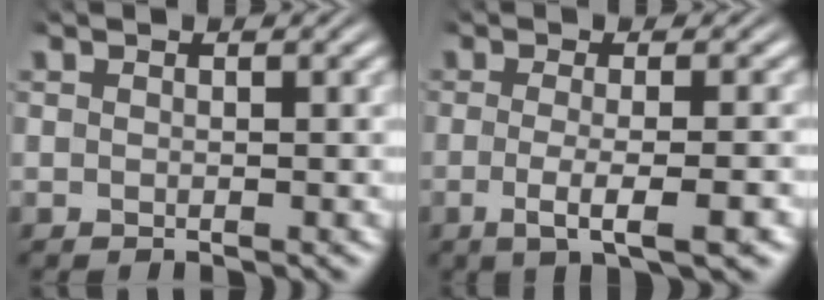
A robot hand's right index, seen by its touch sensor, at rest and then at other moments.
{"total": 3.9, "force": [-1.6, 0.4, 3.6], "torque": [-0.068, -0.012, -0.020]}